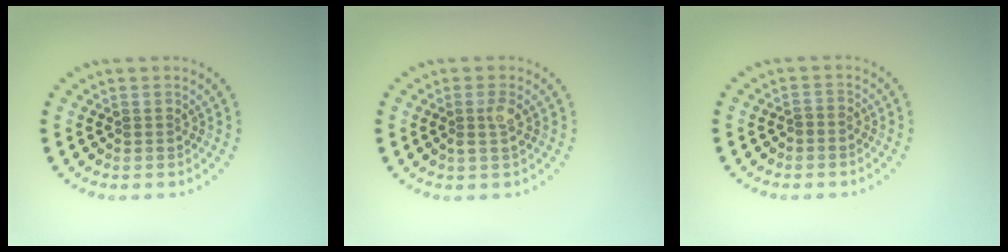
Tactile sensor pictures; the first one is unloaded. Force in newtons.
{"total": 1.6, "press": 1.3, "slide": 0.9}
{"total": 0.5, "press": 0.2, "slide": 0.5}